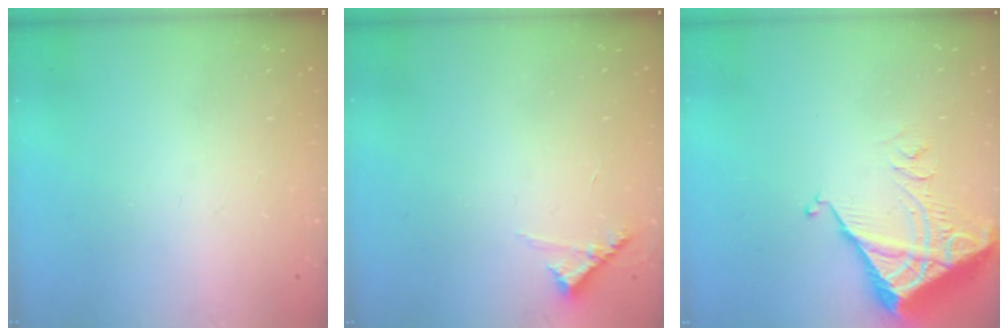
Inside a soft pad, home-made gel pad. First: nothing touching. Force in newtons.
{"total": 5.4, "press": 5.4, "slide": 0.4}
{"total": 5.3, "press": 5.3, "slide": 0.7}